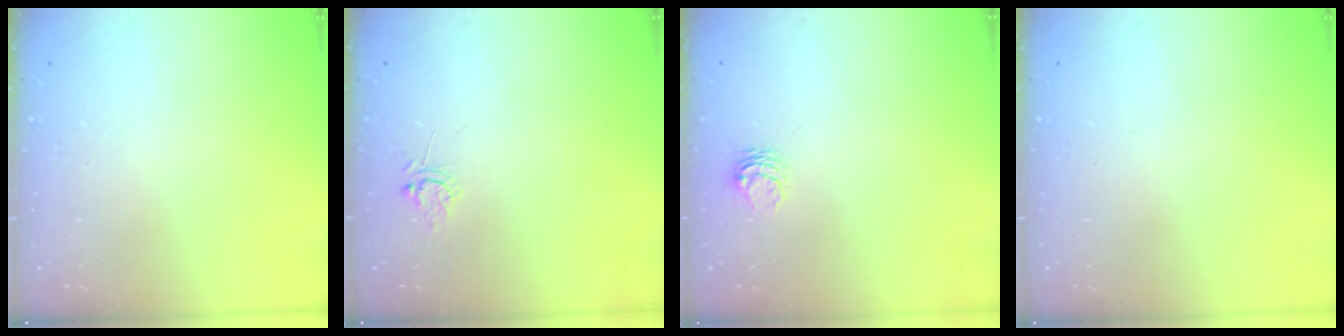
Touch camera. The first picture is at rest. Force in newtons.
{"total": 3.9, "press": 3.9, "slide": 0.2}
{"total": 3.7, "press": 3.7, "slide": 0.2}
{"total": 0.0}